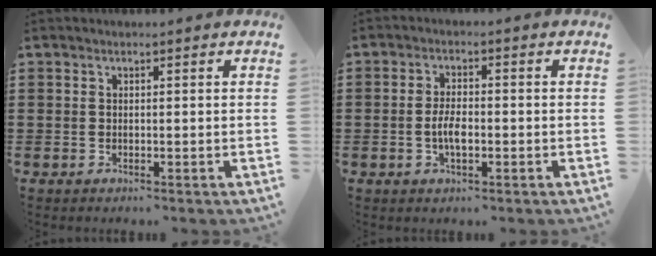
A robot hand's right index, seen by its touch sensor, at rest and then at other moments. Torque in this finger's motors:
{"motor_torque": [1.17, 0.97, 0.12, 0.06]}